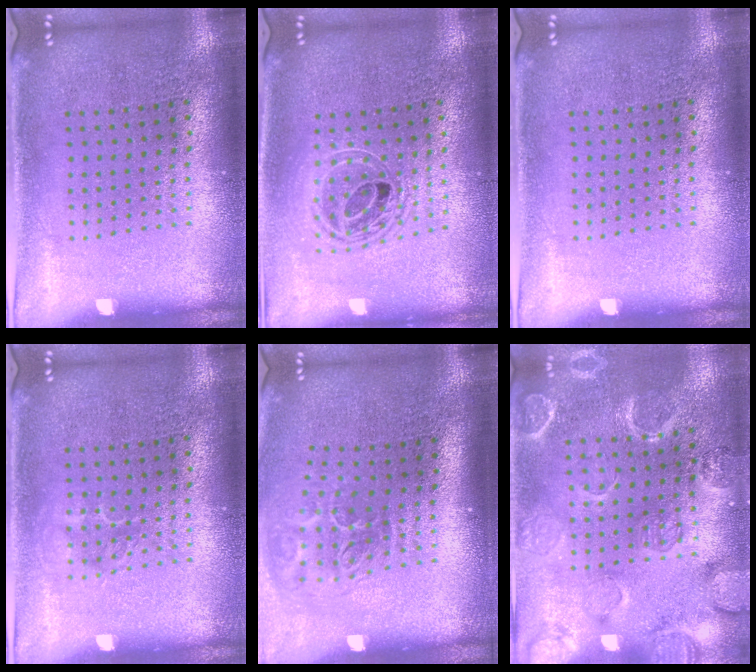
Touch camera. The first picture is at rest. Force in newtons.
{"total": 1.6, "press": 1.4, "slide": 0.8}
{"total": 0.0}
{"total": 1.0, "press": 0.9, "slide": 0.2}
{"total": 2.0, "press": 1.3, "slide": 1.5}
{"total": 2.3, "press": 2.3, "slide": 0.5}